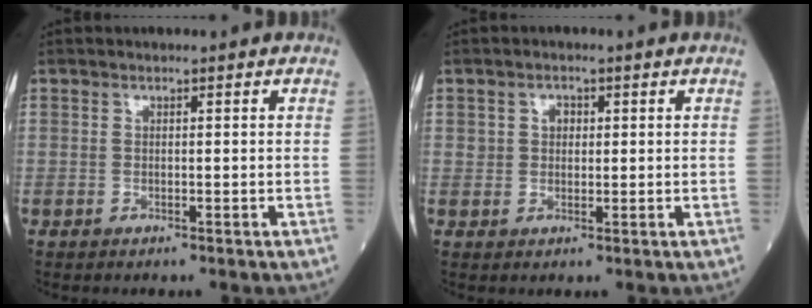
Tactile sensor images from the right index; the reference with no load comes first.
{"total": 2.2, "force": [0.7, 1.7, 1.1], "torque": [-0.018, 0.004, 0.010]}